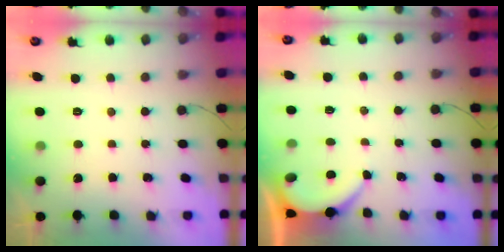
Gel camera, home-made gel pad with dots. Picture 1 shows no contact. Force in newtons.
{"total": 2.2, "press": 2.2, "slide": 0.2}